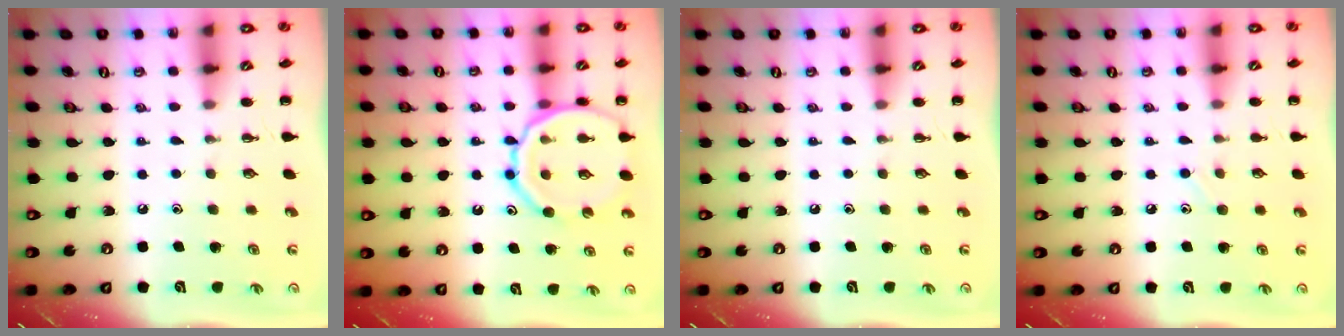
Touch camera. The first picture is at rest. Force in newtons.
{"total": 16.0, "press": 15.8, "slide": 2.5}
{"total": 0.0}
{"total": 6.2, "press": 5.9, "slide": 2.0}